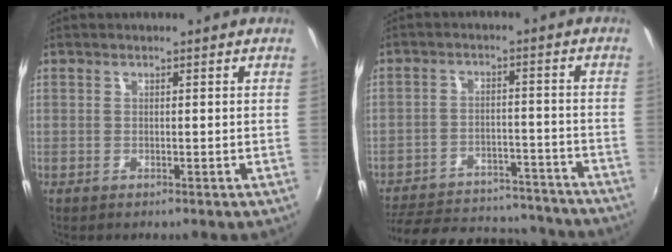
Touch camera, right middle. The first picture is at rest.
{"total": 22.7, "force": [-19.5, 8.4, 8.0], "torque": [-0.174, 0.026, -0.245]}